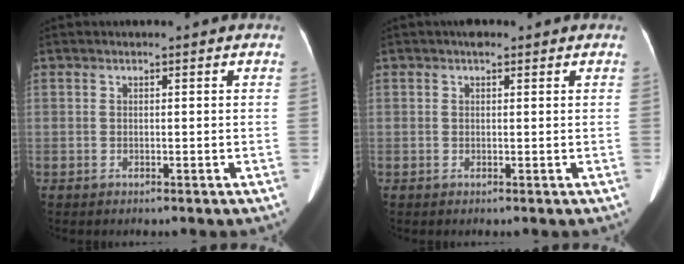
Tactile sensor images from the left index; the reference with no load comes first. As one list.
[{"total": 1.3, "force": [0.9, 0.6, 0.7], "torque": [-0.013, 0.010, 0.011]}]